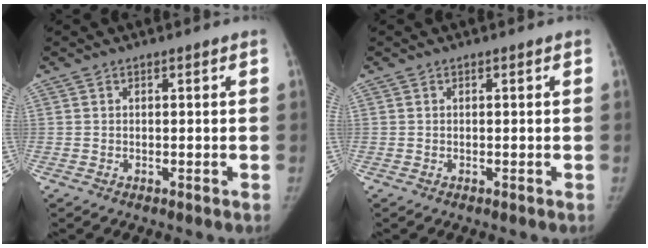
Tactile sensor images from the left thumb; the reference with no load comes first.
{"total": 0.0}